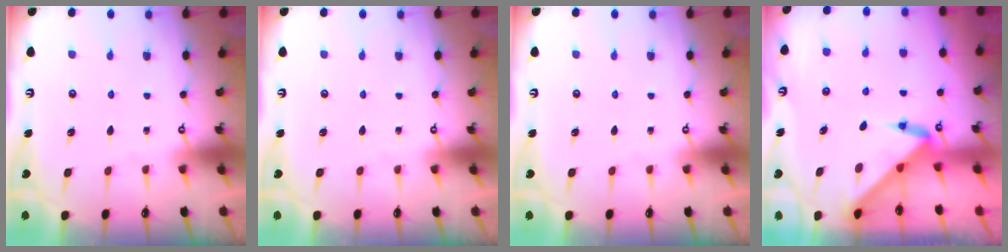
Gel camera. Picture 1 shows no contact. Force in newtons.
{"total": 0.0}
{"total": 0.0}
{"total": 3.0, "press": 3.0, "slide": 0.1}